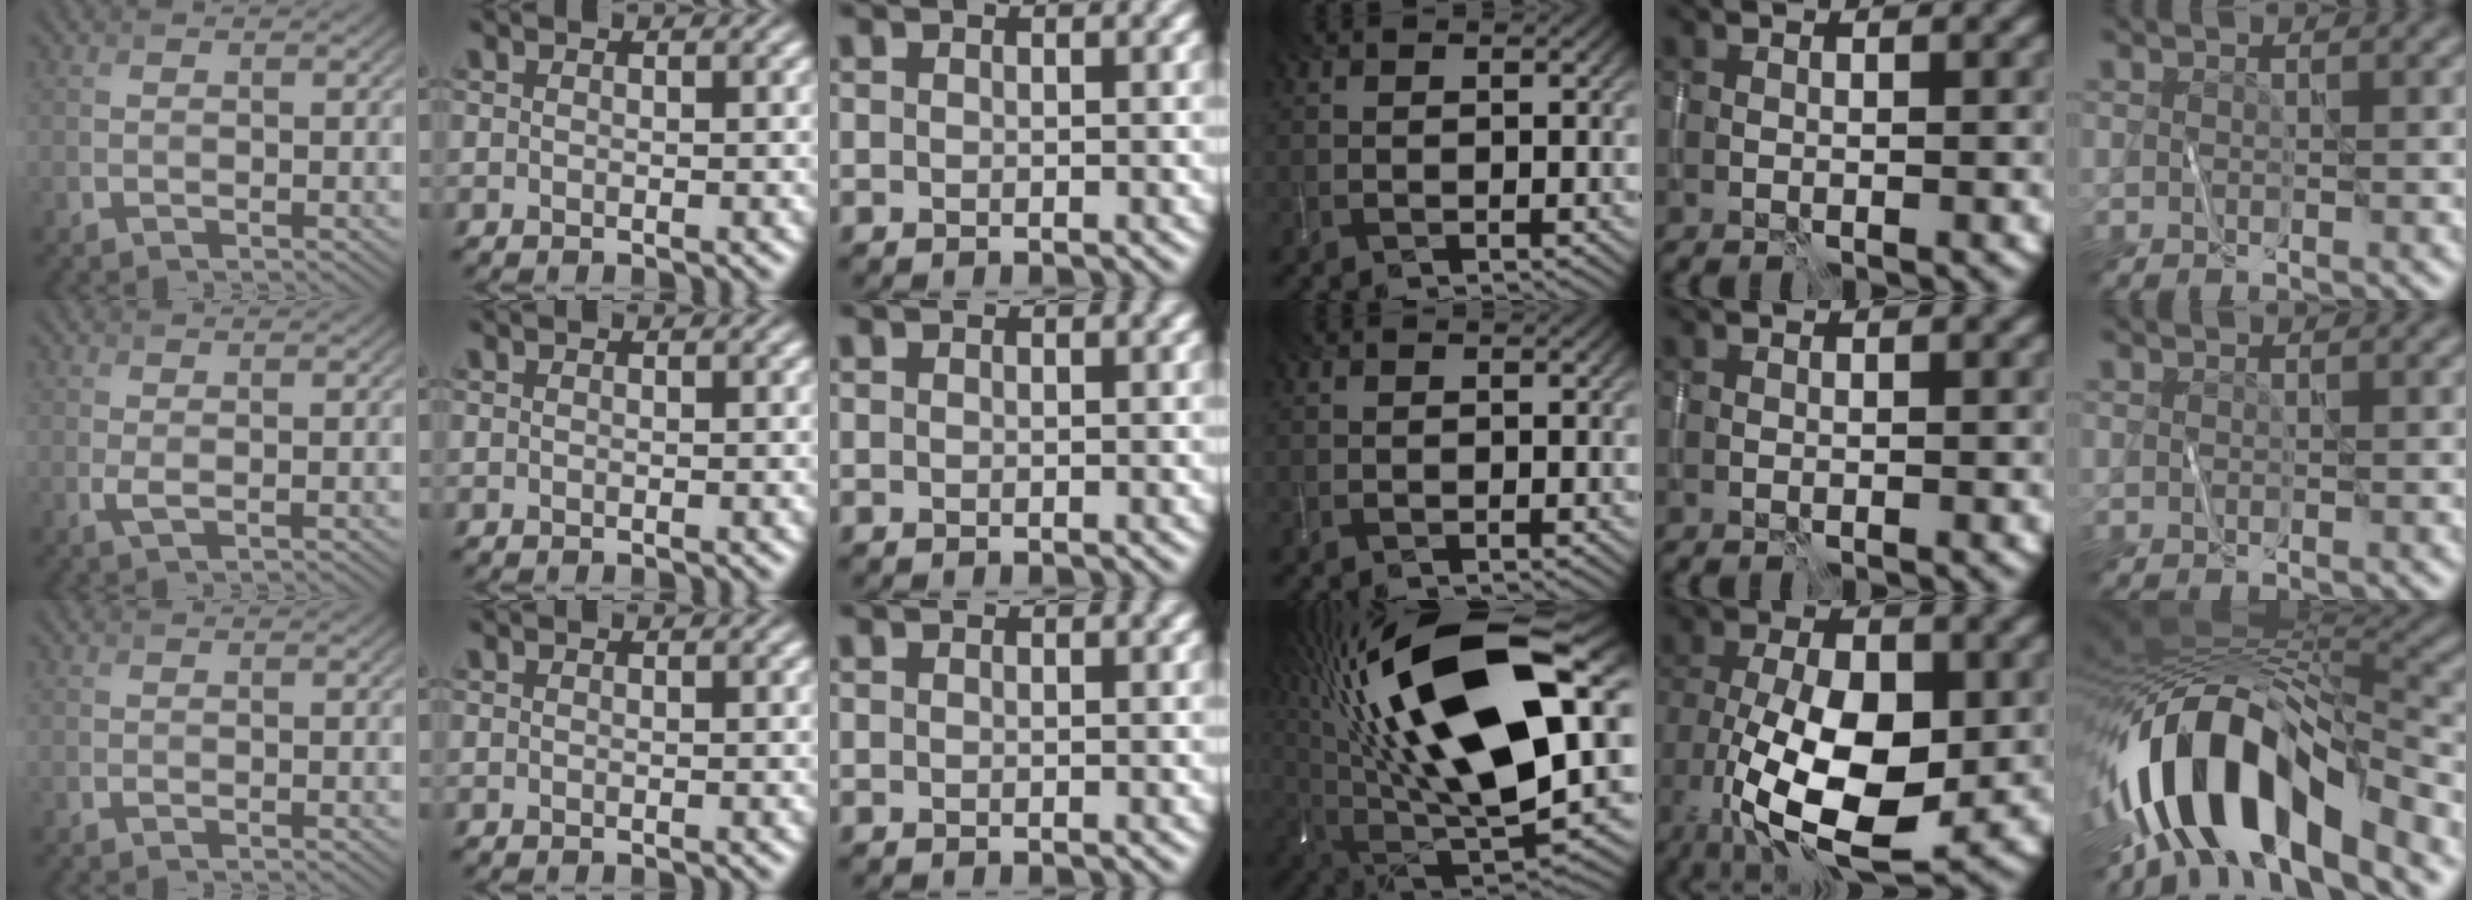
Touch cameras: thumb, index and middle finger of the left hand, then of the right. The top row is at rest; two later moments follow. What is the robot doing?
{"motion": "wipe", "object": "whiteboard"}